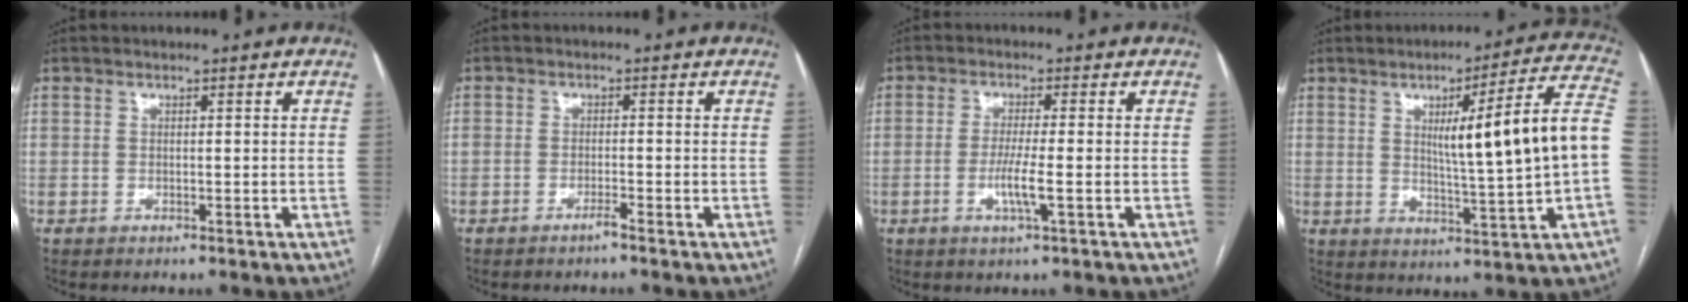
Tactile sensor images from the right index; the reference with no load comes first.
{"total": 1.3, "force": [-1.1, -0.2, 0.7], "torque": [-0.014, 0.000, -0.020]}
{"total": 4.3, "force": [-1.2, -0.3, 4.2], "torque": [-0.084, -0.009, -0.024]}
{"total": 15.3, "force": [1.2, -0.8, 15.3], "torque": [-0.215, 0.010, 0.019]}